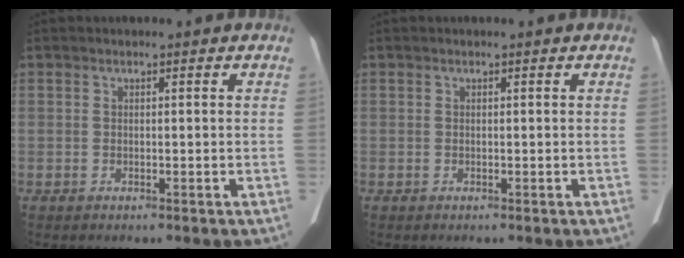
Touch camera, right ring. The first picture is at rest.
{"total": 0.0}